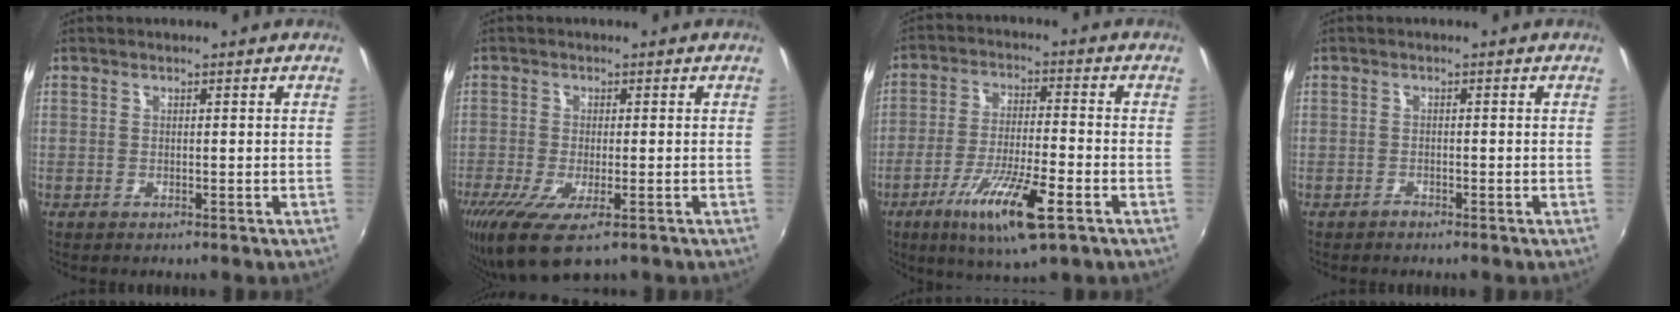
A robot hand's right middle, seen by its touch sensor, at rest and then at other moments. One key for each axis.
{"total": 9.1, "fx": -5.3, "fy": 2.6, "fz": 7.0, "tx": -0.152, "ty": -0.040, "tz": -0.088}
{"total": 13.1, "fx": -6.7, "fy": 2.2, "fz": 11.0, "tx": -0.217, "ty": -0.028, "tz": -0.120}
{"total": 0.9, "fx": -0.8, "fy": 0.4, "fz": -0.1, "tx": 0.002, "ty": 0.004, "tz": -0.015}